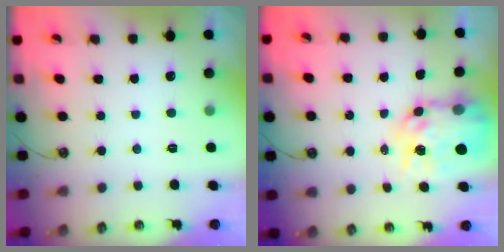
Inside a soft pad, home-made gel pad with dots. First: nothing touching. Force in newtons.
{"total": 13.0, "press": 13.0, "slide": 1.1}